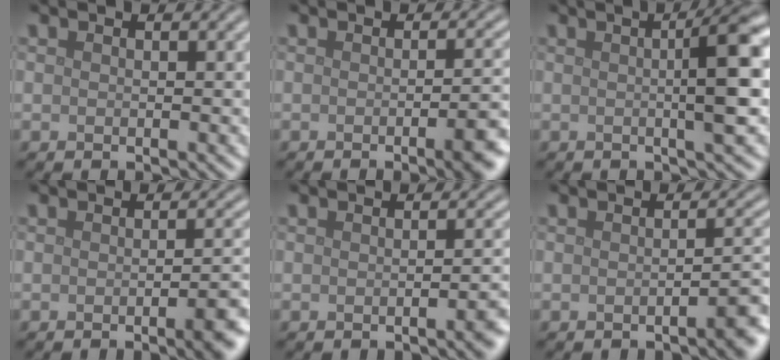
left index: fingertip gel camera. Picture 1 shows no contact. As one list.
[{"total": 5.0, "force": [-1.8, 1.5, 4.4], "torque": [-0.045, -0.007, -0.020]}, {"total": 6.3, "force": [0.6, 1.1, 6.1], "torque": [-0.077, 0.011, 0.007]}, {"total": 4.5, "force": [-1.8, 1.2, 4.0], "torque": [-0.042, -0.004, -0.025]}, {"total": 2.4, "force": [-0.9, 0.6, 2.1], "torque": [-0.020, 0.002, -0.015]}, {"total": 2.5, "force": [-1.3, 0.5, 2.1], "torque": [-0.024, 0.005, -0.024]}]